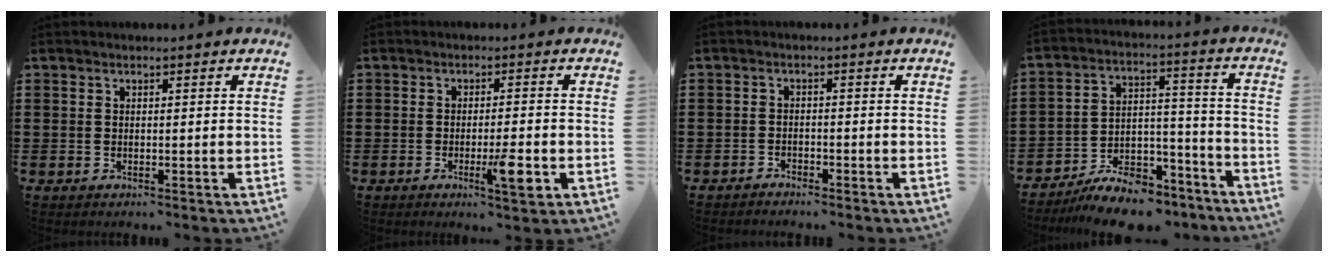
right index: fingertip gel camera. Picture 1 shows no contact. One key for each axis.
{"total": 5.6, "fx": -2.0, "fy": 0.8, "fz": 5.1, "tx": -0.094, "ty": -0.015, "tz": -0.034}
{"total": 1.3, "fx": -1.3, "fy": 0.2, "fz": 0.1, "tx": -0.008, "ty": 0.001, "tz": -0.028}
{"total": 9.9, "fx": -8.6, "fy": 3.3, "fz": 3.5, "tx": -0.045, "ty": 0.043, "tz": -0.156}